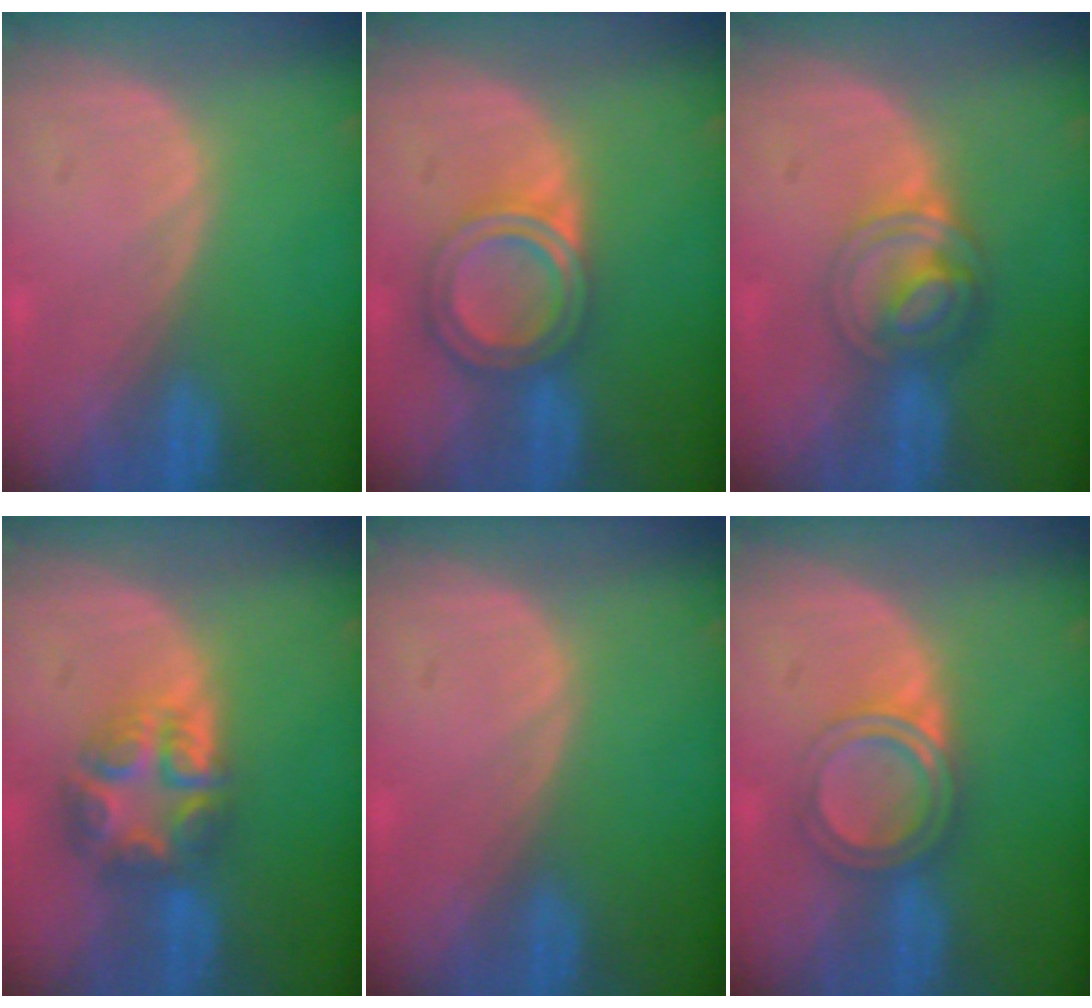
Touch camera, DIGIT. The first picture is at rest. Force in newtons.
{"total": 6.4, "press": 5.8, "slide": 2.8}
{"total": 6.3, "press": 5.5, "slide": 3.2}
{"total": 7.6, "press": 6.6, "slide": 3.8}
{"total": 0.0}
{"total": 4.8, "press": 4.5, "slide": 1.7}